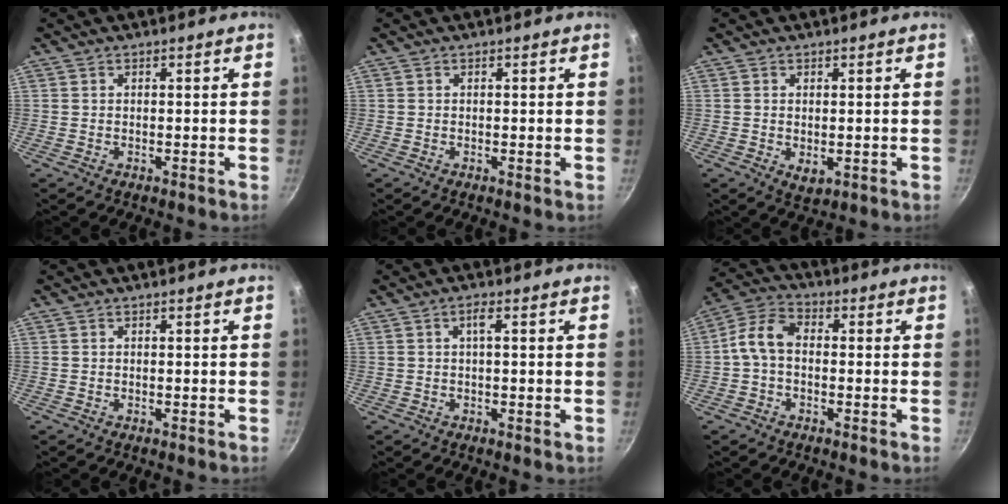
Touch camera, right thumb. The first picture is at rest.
{"total": 0.0}
{"total": 2.8, "force": [0.0, 1.7, 2.2], "torque": [-0.033, -0.010, 0.004]}
{"total": 0.0}
{"total": 2.1, "force": [0.3, 0.3, 2.1], "torque": [-0.041, 0.003, 0.005]}
{"total": 6.9, "force": [-0.8, 4.6, 5.0], "torque": [-0.097, 0.030, -0.030]}